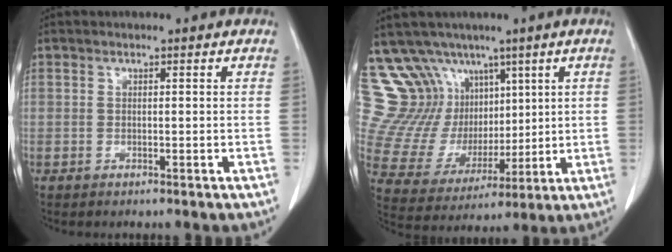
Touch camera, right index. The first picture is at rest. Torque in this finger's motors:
{"motor_torque": [-0.86, 0.86, -0.40, -0.10]}